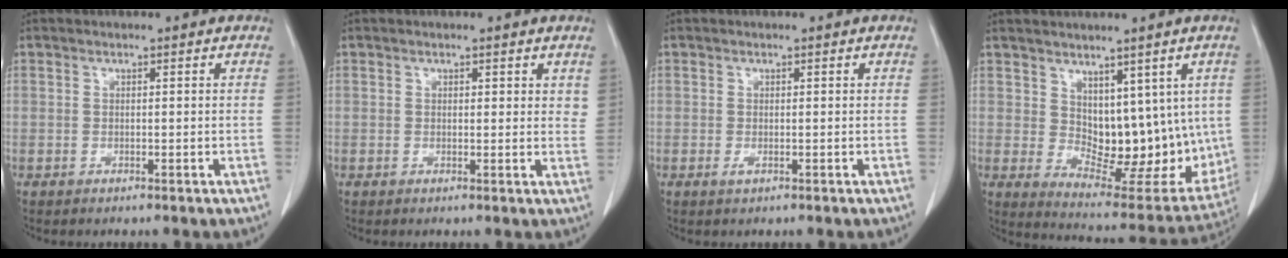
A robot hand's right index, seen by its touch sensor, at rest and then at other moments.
{"total": 1.9, "force": [1.1, 1.1, 1.0], "torque": [0.001, -0.005, 0.010]}
{"total": 0.6, "force": [-0.1, 0.3, 0.6], "torque": [-0.007, -0.001, 0.001]}
{"total": 12.9, "force": [3.1, 7.3, 10.2], "torque": [-0.122, -0.008, 0.073]}